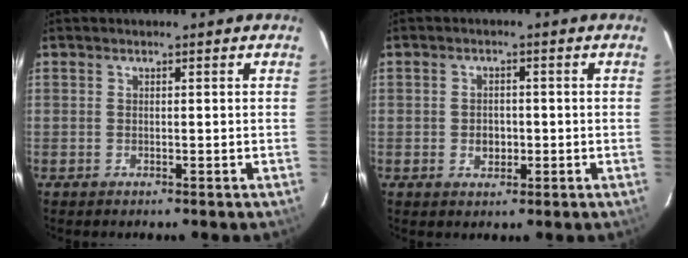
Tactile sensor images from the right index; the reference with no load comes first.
{"total": 3.1, "force": [-0.6, 2.5, 1.7], "torque": [-0.029, 0.002, -0.006]}